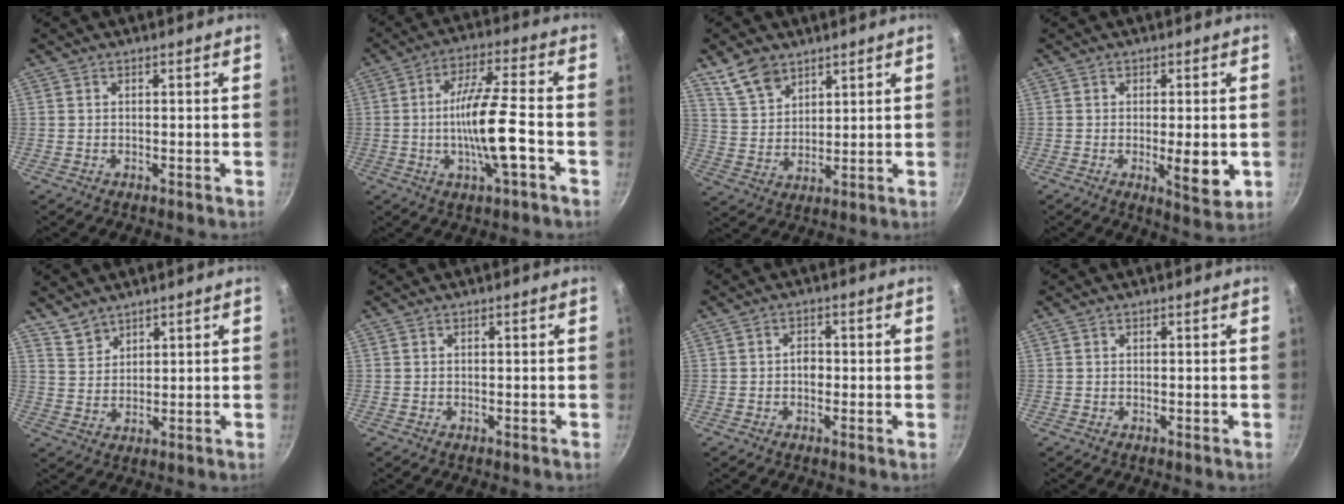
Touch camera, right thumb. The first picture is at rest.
{"total": 12.2, "force": [-3.0, 2.2, 11.6], "torque": [-0.208, 0.021, -0.059]}
{"total": 8.1, "force": [5.6, 4.7, 3.4], "torque": [-0.045, -0.018, 0.118]}
{"total": 6.8, "force": [-1.1, 2.1, 6.4], "torque": [-0.086, -0.011, -0.011]}
{"total": 4.2, "force": [3.7, 2.0, 0.6], "torque": [-0.005, -0.010, 0.078]}
{"total": 0.0}
{"total": 2.4, "force": [-0.3, 1.8, 1.6], "torque": [-0.014, 0.005, -0.008]}
{"total": 0.0}